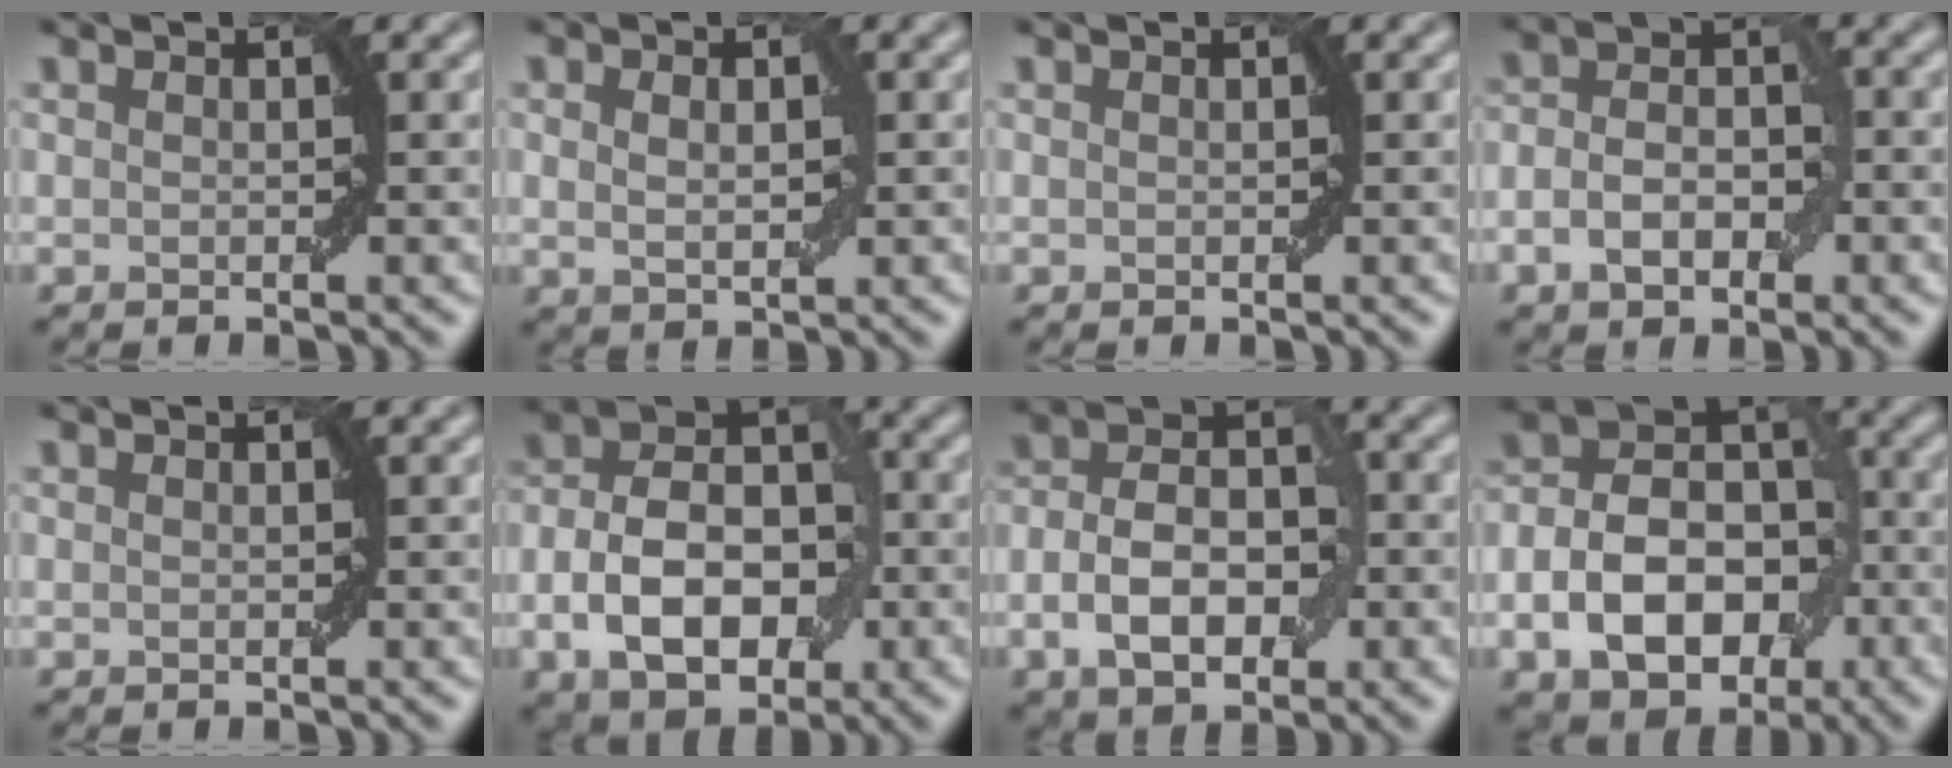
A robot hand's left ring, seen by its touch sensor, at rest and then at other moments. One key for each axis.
{"total": 2.0, "fx": 0.4, "fy": 1.1, "fz": 1.6, "tx": -0.029, "ty": 0.000, "tz": 0.011}
{"total": 0.0}
{"total": 4.5, "fx": -1.5, "fy": 2.6, "fz": 3.3, "tx": -0.058, "ty": 0.006, "tz": -0.030}
{"total": 0.0}
{"total": 9.1, "fx": -2.6, "fy": 5.7, "fz": 6.6, "tx": -0.113, "ty": 0.012, "tz": -0.055}
{"total": 6.9, "fx": -1.9, "fy": 4.0, "fz": 5.3, "tx": -0.095, "ty": 0.010, "tz": -0.038}
{"total": 10.0, "fx": -3.3, "fy": 6.7, "fz": 6.6, "tx": -0.109, "ty": 0.007, "tz": -0.065}